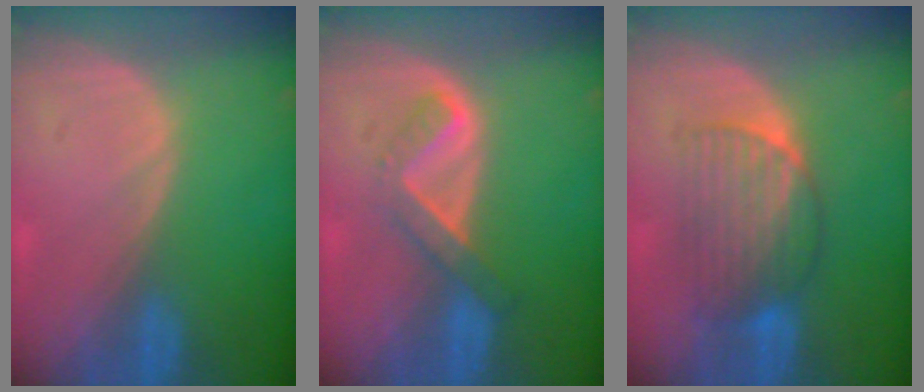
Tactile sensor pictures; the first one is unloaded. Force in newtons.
{"total": 5.2, "press": 4.6, "slide": 2.6}
{"total": 6.8, "press": 6.7, "slide": 0.9}